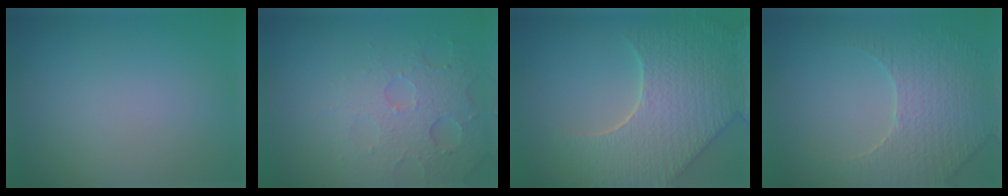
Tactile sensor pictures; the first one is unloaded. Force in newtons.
{"total": 5.0, "press": 3.3, "slide": 3.8}
{"total": 9.1, "press": 6.4, "slide": 6.4}
{"total": 3.8, "press": 3.7, "slide": 1.0}